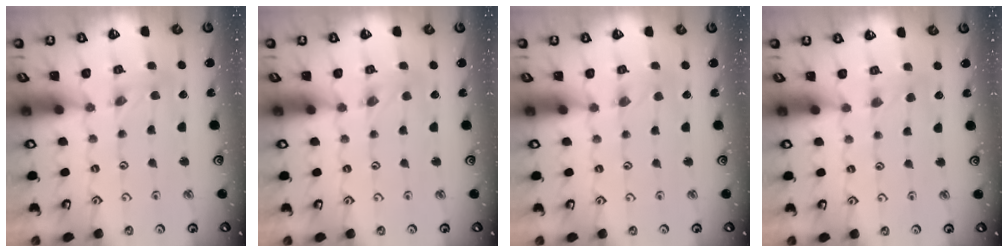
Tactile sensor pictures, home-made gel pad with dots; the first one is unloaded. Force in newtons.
{"total": 0.0}
{"total": 0.6, "press": 0.6, "slide": 0.2}
{"total": 2.8, "press": 2.7, "slide": 0.6}